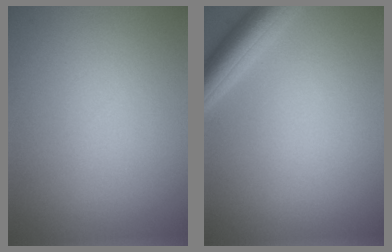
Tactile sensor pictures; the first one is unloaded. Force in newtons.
{"total": 4.0, "press": 4.0, "slide": 0.2}